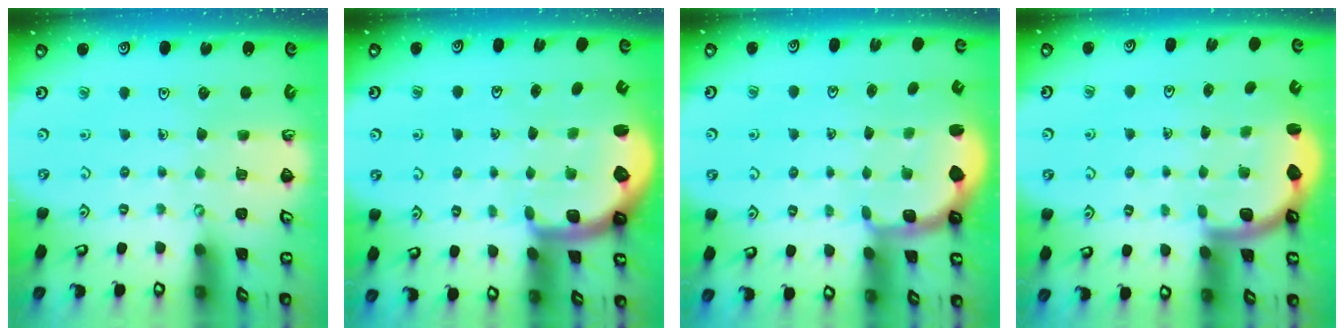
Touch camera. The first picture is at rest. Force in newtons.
{"total": 1.7, "press": 1.7, "slide": 0.4}
{"total": 2.5, "press": 1.1, "slide": 2.2}
{"total": 2.5, "press": 2.2, "slide": 1.1}